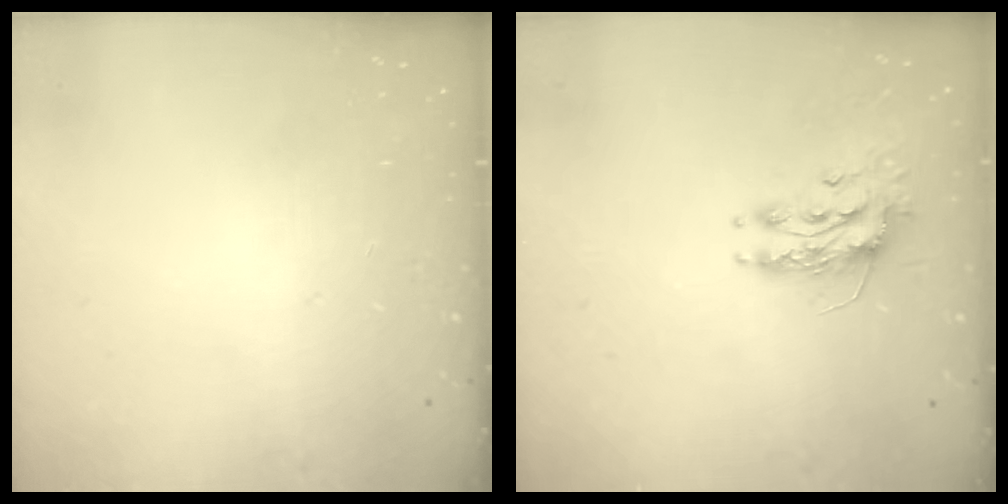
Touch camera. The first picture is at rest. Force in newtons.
{"total": 8.5, "press": 8.5, "slide": 0.6}